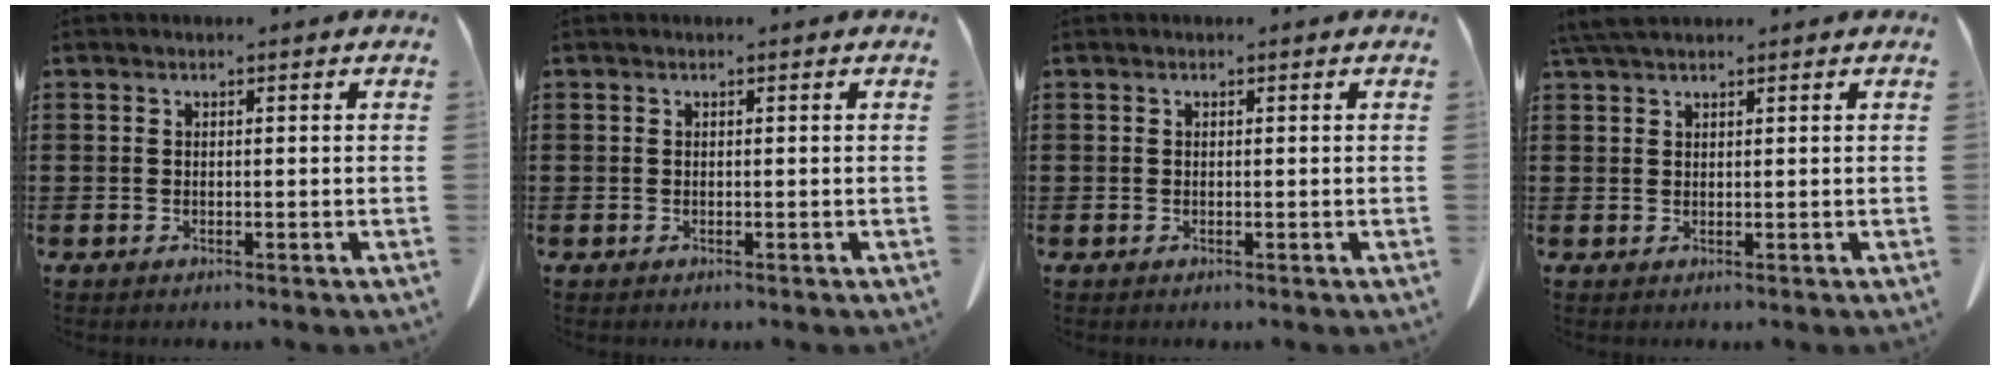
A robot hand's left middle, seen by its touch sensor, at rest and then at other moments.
{"total": 0.0}
{"total": 0.0}
{"total": 3.1, "force": [2.4, 0.7, 1.8], "torque": [-0.042, 0.003, 0.047]}